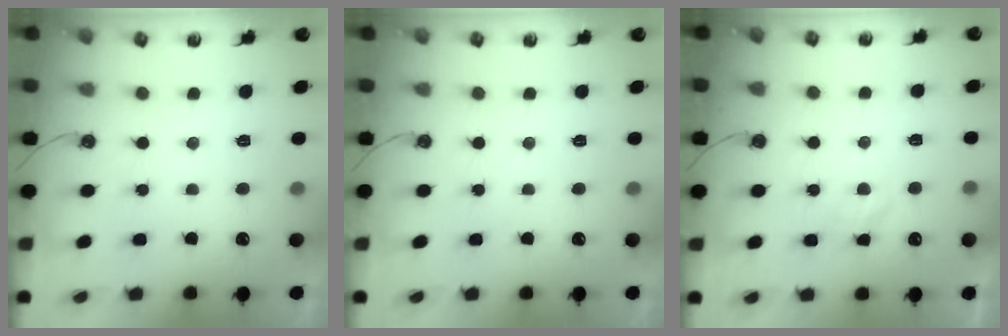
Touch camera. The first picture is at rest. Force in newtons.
{"total": 0.0}
{"total": 3.8, "press": 3.7, "slide": 0.5}